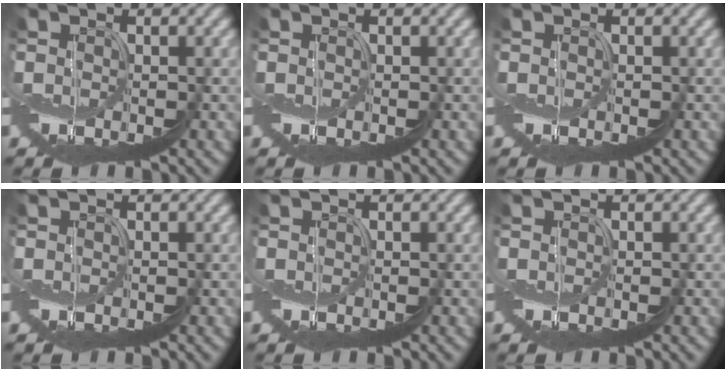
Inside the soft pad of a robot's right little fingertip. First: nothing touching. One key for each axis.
{"total": 0.0}
{"total": 0.0}
{"total": 0.0}
{"total": 0.0}
{"total": 0.0}